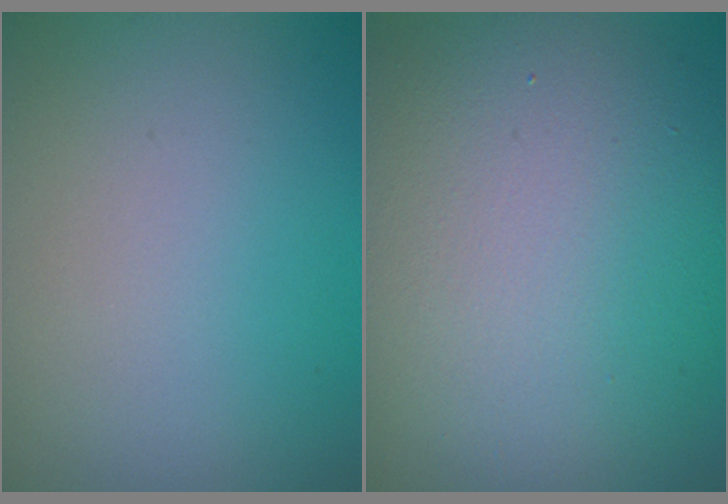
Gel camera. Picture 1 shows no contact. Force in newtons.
{"total": 13.1, "press": 13.1, "slide": 0.5}